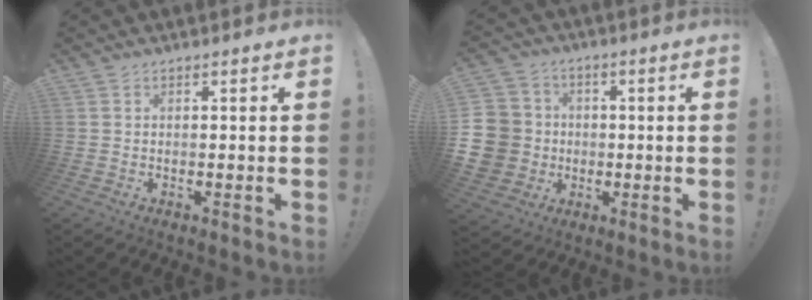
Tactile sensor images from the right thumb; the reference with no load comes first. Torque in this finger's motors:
{"motor_torque": [0.05, -0.02, -0.02, 0.08, 0.00]}